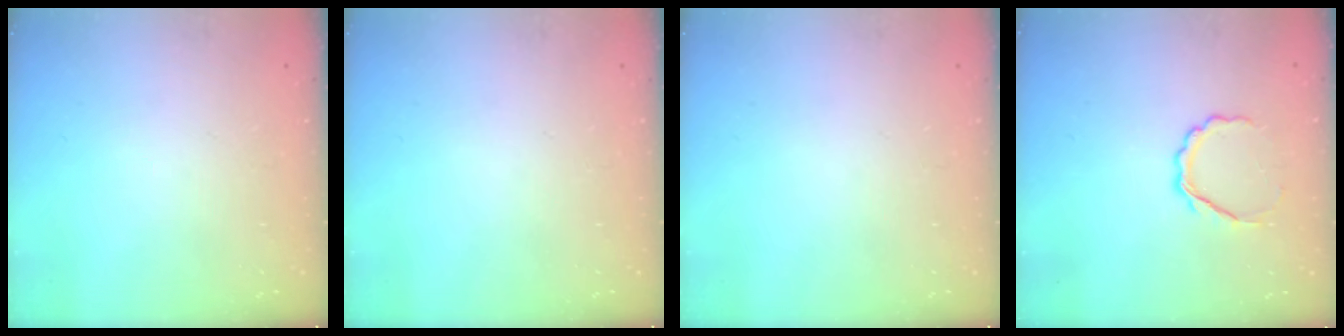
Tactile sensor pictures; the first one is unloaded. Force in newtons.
{"total": 0.0}
{"total": 0.0}
{"total": 4.8, "press": 4.7, "slide": 1.0}